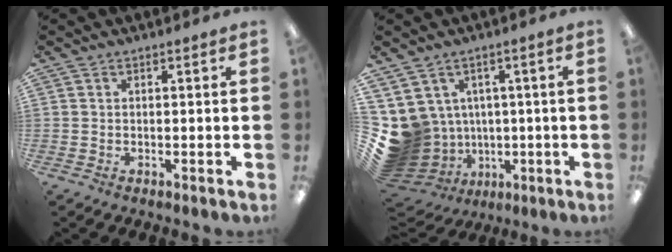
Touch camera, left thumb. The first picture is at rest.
{"total": 10.0, "force": [0.1, 9.7, 2.1], "torque": [-0.088, -0.023, 0.017]}